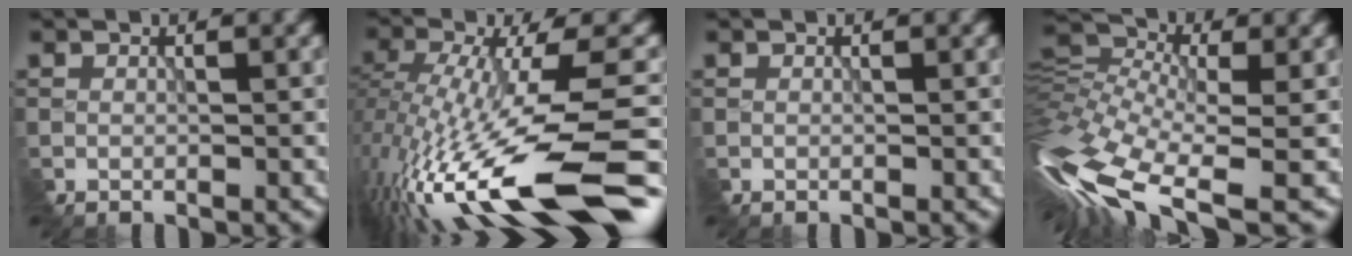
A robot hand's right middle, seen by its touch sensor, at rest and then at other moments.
{"total": 15.4, "force": [-6.5, 4.1, 13.4], "torque": [-0.255, -0.015, -0.104]}
{"total": 0.0}
{"total": 14.4, "force": [-7.2, 6.6, 10.5], "torque": [-0.257, -0.005, -0.133]}